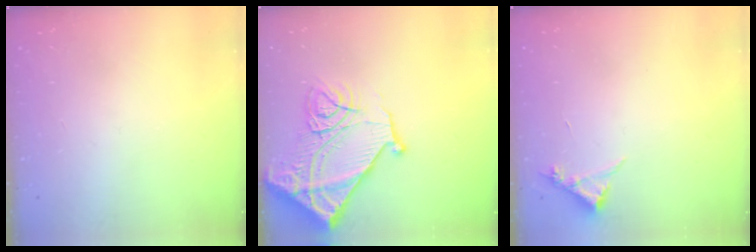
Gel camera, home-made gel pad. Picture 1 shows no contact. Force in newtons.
{"total": 19.6, "press": 19.5, "slide": 2.0}
{"total": 4.3, "press": 4.2, "slide": 0.4}